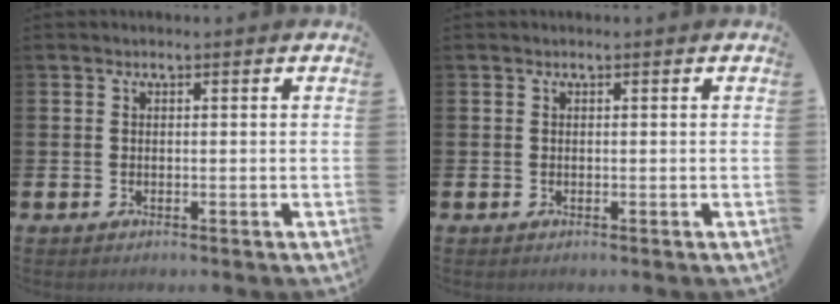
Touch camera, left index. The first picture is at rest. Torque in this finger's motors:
{"motor_torque": [0.00, 0.00, 0.02, 0.00]}